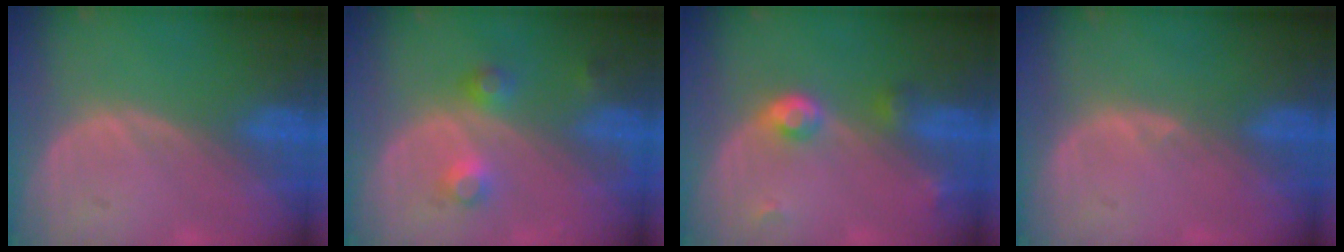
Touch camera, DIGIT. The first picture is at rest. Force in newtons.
{"total": 3.7, "press": 3.4, "slide": 1.6}
{"total": 3.8, "press": 3.6, "slide": 1.3}
{"total": 0.6, "press": 0.5, "slide": 0.3}